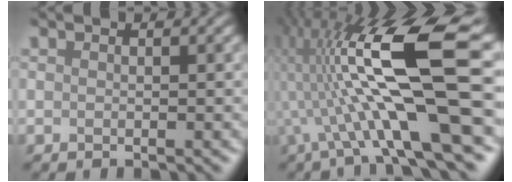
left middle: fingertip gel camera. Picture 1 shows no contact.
{"total": 13.5, "force": [0.0, 3.3, 13.1], "torque": [-0.244, 0.013, 0.007]}